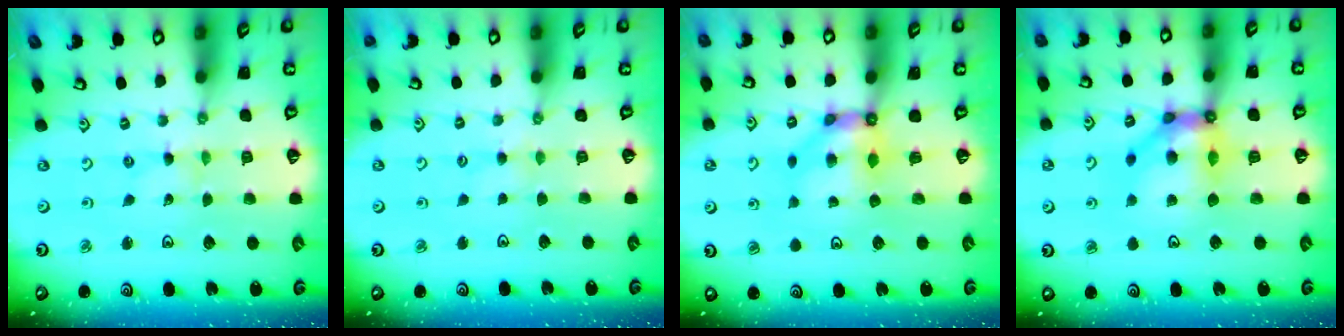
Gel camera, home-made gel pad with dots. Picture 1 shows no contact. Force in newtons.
{"total": 2.2, "press": 2.2, "slide": 0.3}
{"total": 7.4, "press": 7.4, "slide": 0.3}
{"total": 12.0, "press": 11.7, "slide": 2.4}